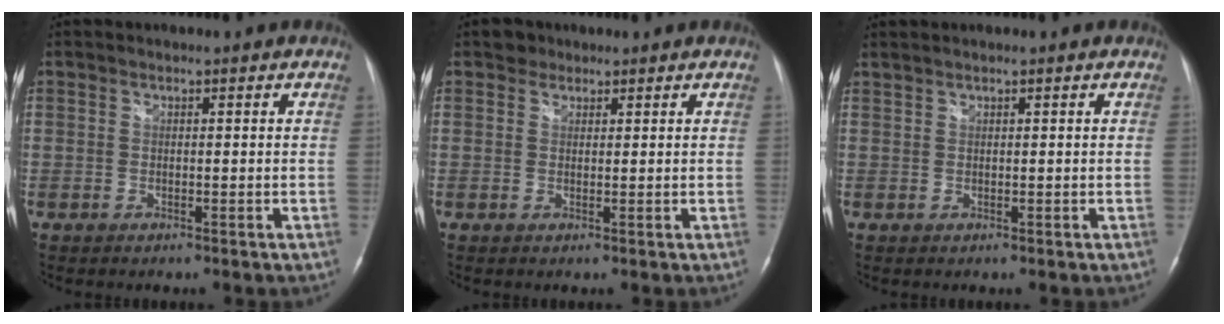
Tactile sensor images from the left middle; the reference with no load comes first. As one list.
[{"total": 1.8, "force": [1.2, 1.3, 0.1], "torque": [0.003, 0.005, 0.016]}, {"total": 0.9, "force": [0.9, -0.1, 0.3], "torque": [-0.011, 0.012, 0.024]}]